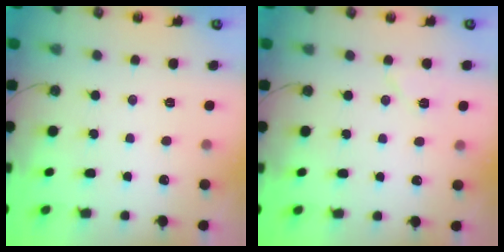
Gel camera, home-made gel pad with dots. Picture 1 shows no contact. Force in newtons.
{"total": 5.7, "press": 5.5, "slide": 1.3}